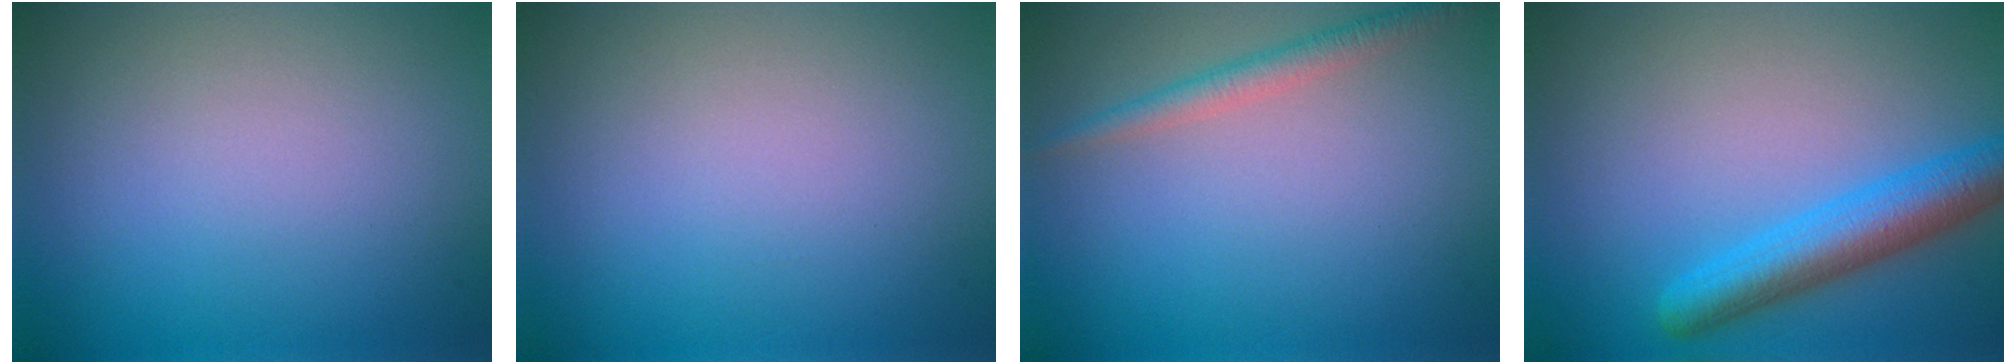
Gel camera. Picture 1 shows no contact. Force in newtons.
{"total": 0.0}
{"total": 1.9, "press": 1.9, "slide": 0.0}
{"total": 5.0, "press": 5.0, "slide": 0.3}